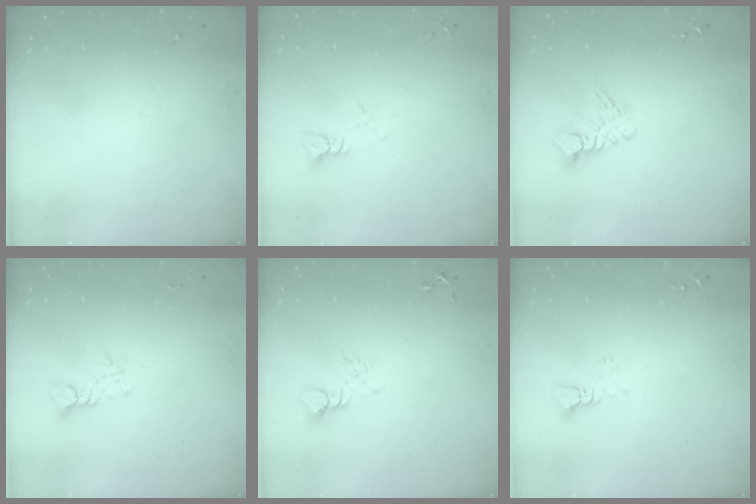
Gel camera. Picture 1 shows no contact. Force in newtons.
{"total": 3.9, "press": 3.9, "slide": 0.3}
{"total": 7.5, "press": 7.5, "slide": 0.7}
{"total": 3.8, "press": 3.7, "slide": 0.3}
{"total": 4.1, "press": 4.1, "slide": 0.2}
{"total": 2.5, "press": 2.5, "slide": 0.1}